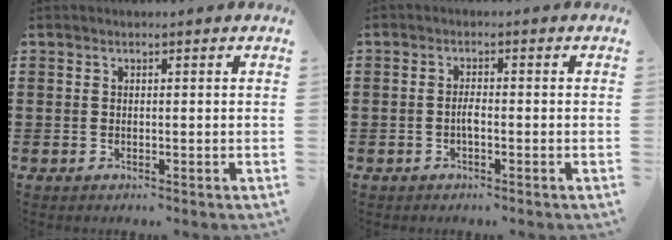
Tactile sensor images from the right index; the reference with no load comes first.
{"total": 1.9, "force": [-0.6, 0.5, 1.8], "torque": [-0.042, 0.000, -0.014]}